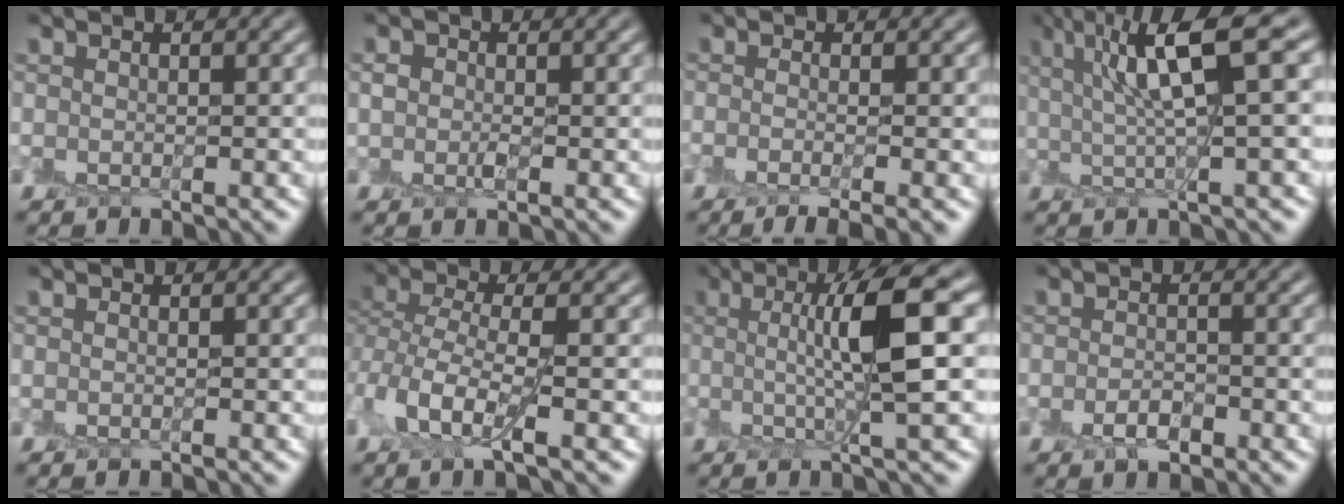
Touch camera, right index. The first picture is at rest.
{"total": 1.1, "force": [0.1, 1.0, 0.5], "torque": [-0.007, 0.007, 0.001]}
{"total": 3.6, "force": [-1.2, 1.0, 3.2], "torque": [-0.039, -0.009, -0.027]}
{"total": 7.5, "force": [2.7, 1.2, 6.9], "torque": [-0.110, 0.012, 0.046]}
{"total": 0.0}
{"total": 3.5, "force": [-0.8, 1.6, 3.1], "torque": [-0.068, 0.001, -0.020]}
{"total": 7.3, "force": [1.2, 1.3, 7.1], "torque": [-0.113, 0.012, 0.020]}
{"total": 1.5, "force": [-0.8, 0.8, 0.9], "torque": [-0.015, 0.004, -0.015]}